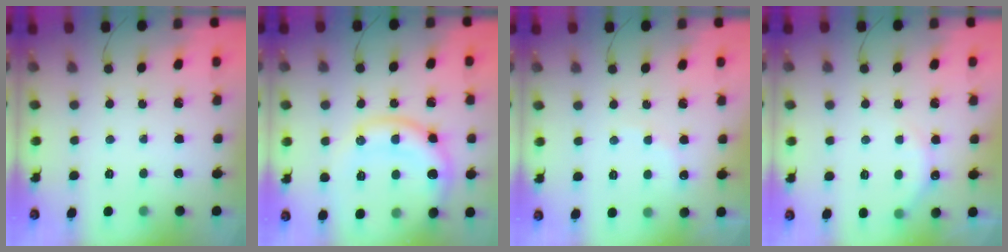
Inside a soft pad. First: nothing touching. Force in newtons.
{"total": 14.2, "press": 14.2, "slide": 0.7}
{"total": 7.7, "press": 7.6, "slide": 1.3}
{"total": 6.2, "press": 6.1, "slide": 1.1}